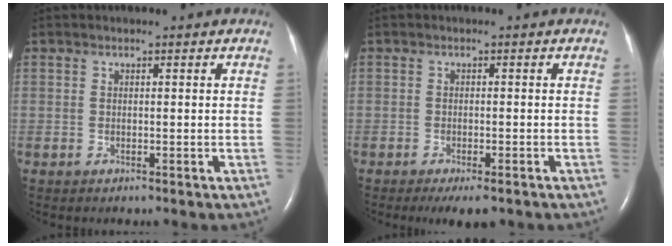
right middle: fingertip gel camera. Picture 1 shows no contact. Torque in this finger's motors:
{"motor_torque": [0.11, 0.01, 0.06, 0.01]}